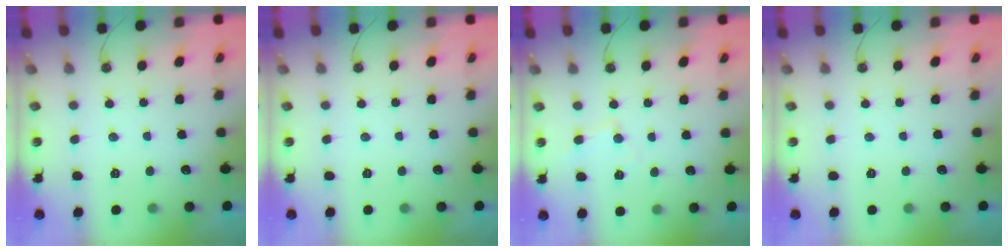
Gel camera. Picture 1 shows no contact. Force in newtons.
{"total": 0.0}
{"total": 6.2, "press": 6.2, "slide": 0.6}
{"total": 0.0}